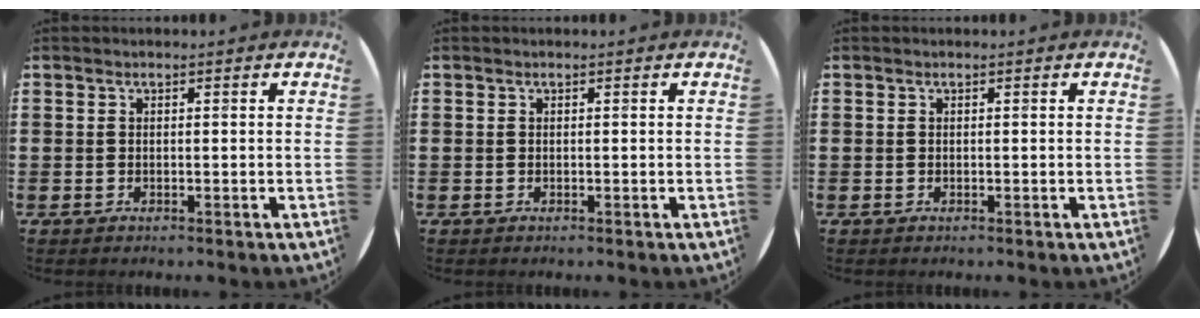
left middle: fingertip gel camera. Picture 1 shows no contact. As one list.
[{"total": 0.0}, {"total": 0.0}]